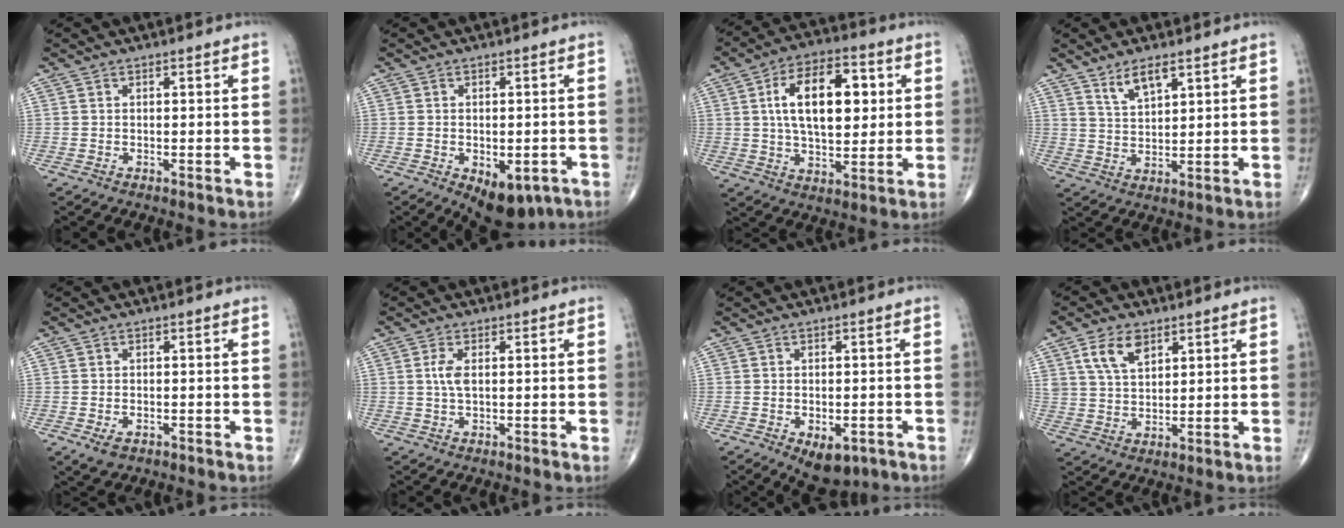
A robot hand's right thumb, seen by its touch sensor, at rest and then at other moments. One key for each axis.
{"total": 9.2, "fx": -4.4, "fy": 4.9, "fz": 6.4, "tx": -0.069, "ty": 0.007, "tz": -0.052}
{"total": 16.3, "fx": 3.3, "fy": 8.6, "fz": 13.4, "tx": -0.193, "ty": 0.002, "tz": 0.053}
{"total": 5.3, "fx": 3.6, "fy": 1.7, "fz": 3.5, "tx": -0.059, "ty": -0.024, "tz": 0.071}
{"total": 1.2, "fx": -0.7, "fy": 0.9, "fz": 0.5, "tx": -0.007, "ty": 0.005, "tz": -0.010}
{"total": 2.9, "fx": 0.5, "fy": 1.2, "fz": 2.6, "tx": -0.061, "ty": 0.001, "tz": 0.009}
{"total": 7.3, "fx": -3.4, "fy": 4.0, "fz": 5.1, "tx": -0.057, "ty": 0.007, "tz": -0.038}
{"total": 7.4, "fx": 3.8, "fy": 4.3, "fz": 4.7, "tx": -0.075, "ty": -0.016, "tz": 0.076}